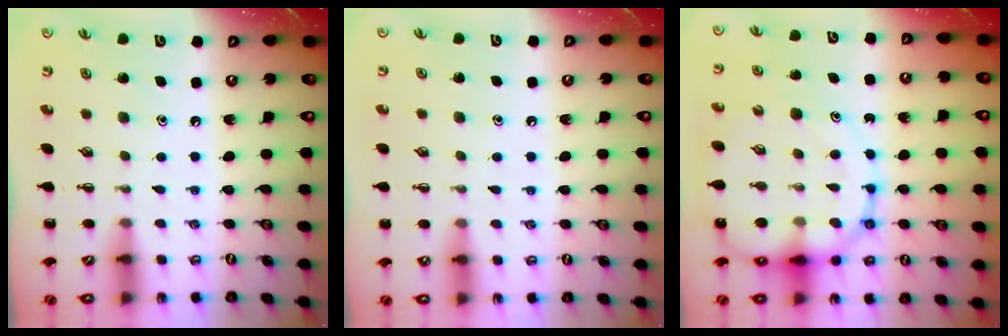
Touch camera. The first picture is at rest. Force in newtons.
{"total": 4.0, "press": 3.8, "slide": 1.5}
{"total": 15.7, "press": 15.4, "slide": 3.3}